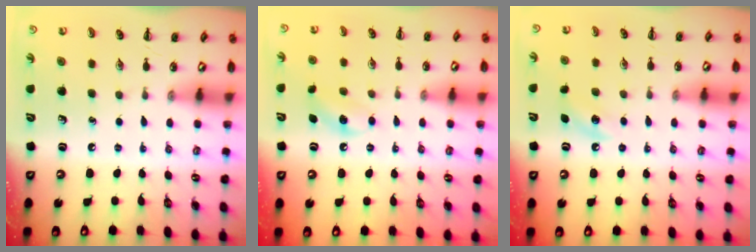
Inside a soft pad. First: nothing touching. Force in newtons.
{"total": 8.6, "press": 8.3, "slide": 1.9}
{"total": 5.5, "press": 5.3, "slide": 1.6}